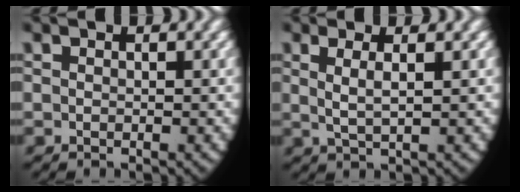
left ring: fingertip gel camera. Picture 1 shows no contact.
{"total": 2.7, "force": [1.0, 0.5, 2.5], "torque": [-0.053, 0.002, 0.022]}